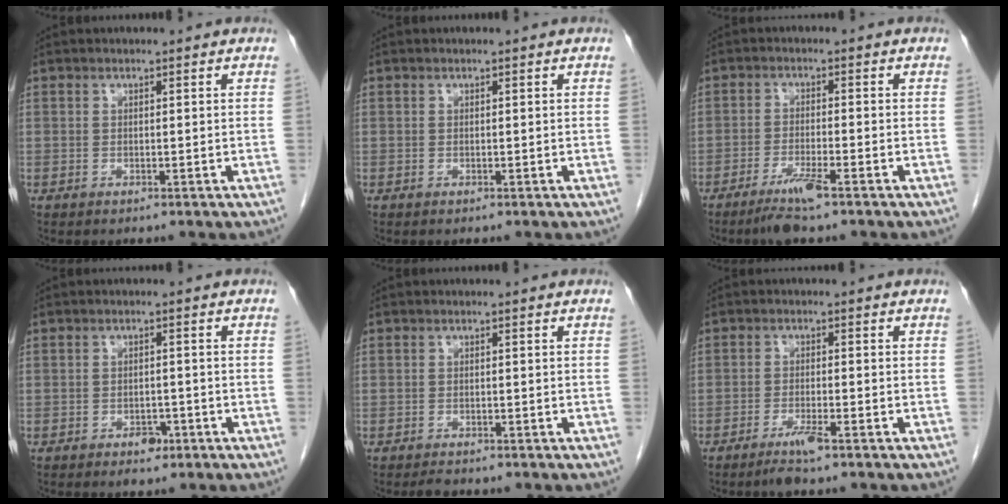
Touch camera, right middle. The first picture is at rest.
{"total": 0.0}
{"total": 4.6, "force": [-3.2, -0.1, 3.3], "torque": [-0.067, -0.010, -0.061]}
{"total": 2.6, "force": [-1.6, 1.4, 1.5], "torque": [-0.019, 0.003, -0.017]}
{"total": 1.4, "force": [-1.2, 0.4, 0.4], "torque": [-0.014, -0.003, -0.016]}
{"total": 3.1, "force": [-2.2, -0.1, 2.2], "torque": [-0.046, -0.006, -0.043]}